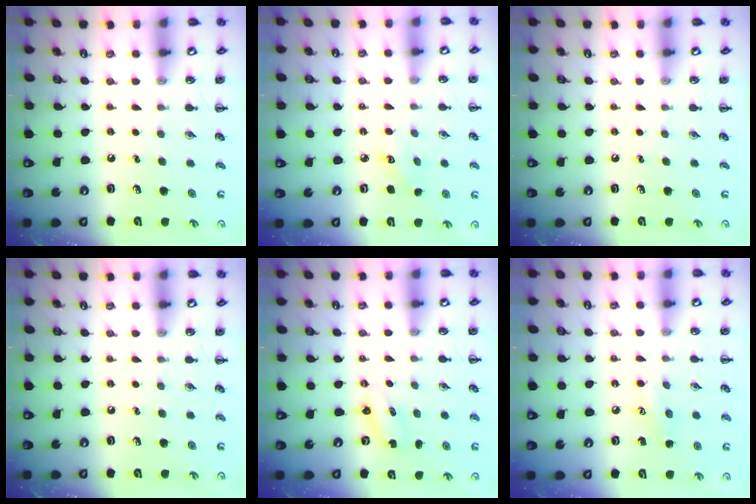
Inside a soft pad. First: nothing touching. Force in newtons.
{"total": 2.9, "press": 2.8, "slide": 0.8}
{"total": 0.0}
{"total": 0.0}
{"total": 2.4, "press": 2.4, "slide": 0.6}
{"total": 6.0, "press": 5.8, "slide": 1.5}